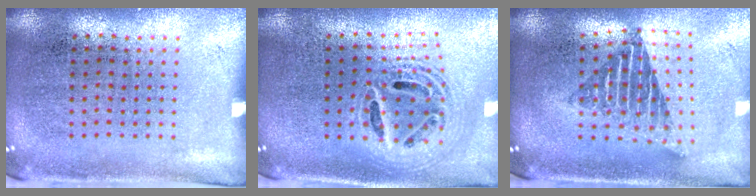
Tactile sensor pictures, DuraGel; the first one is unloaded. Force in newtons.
{"total": 2.1, "press": 1.7, "slide": 1.3}
{"total": 1.8, "press": 1.4, "slide": 1.1}